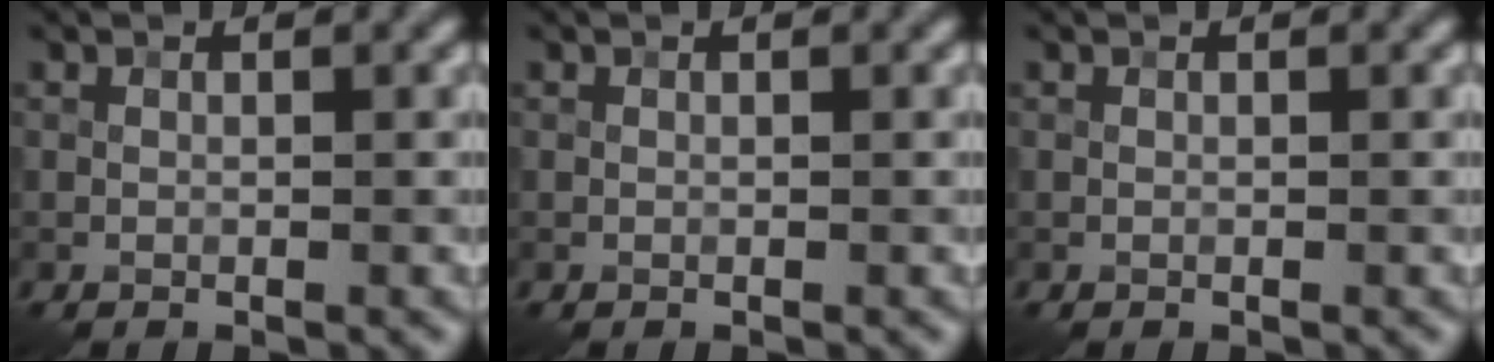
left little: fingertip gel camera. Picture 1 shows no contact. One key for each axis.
{"total": 0.0}
{"total": 0.0}